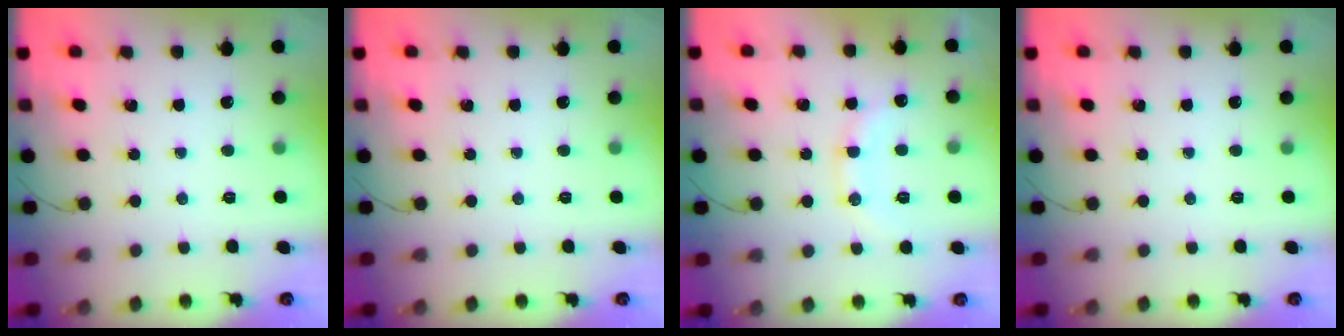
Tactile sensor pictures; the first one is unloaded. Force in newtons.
{"total": 0.0}
{"total": 12.6, "press": 12.6, "slide": 1.0}
{"total": 0.0}